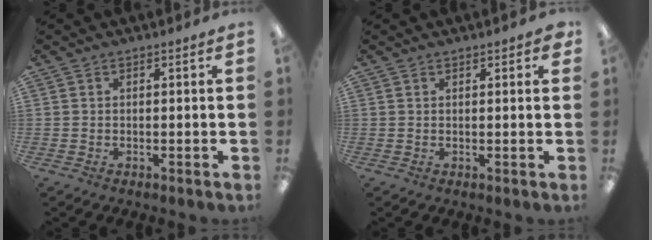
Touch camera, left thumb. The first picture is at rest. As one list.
[{"total": 1.2, "force": [1.0, 0.4, 0.6], "torque": [-0.004, -0.002, 0.015]}]